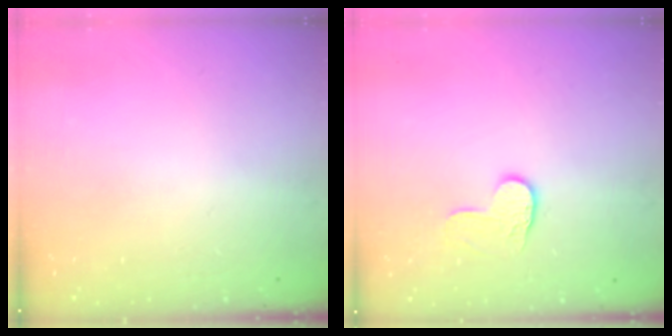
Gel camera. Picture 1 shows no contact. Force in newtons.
{"total": 6.4, "press": 6.4, "slide": 0.6}